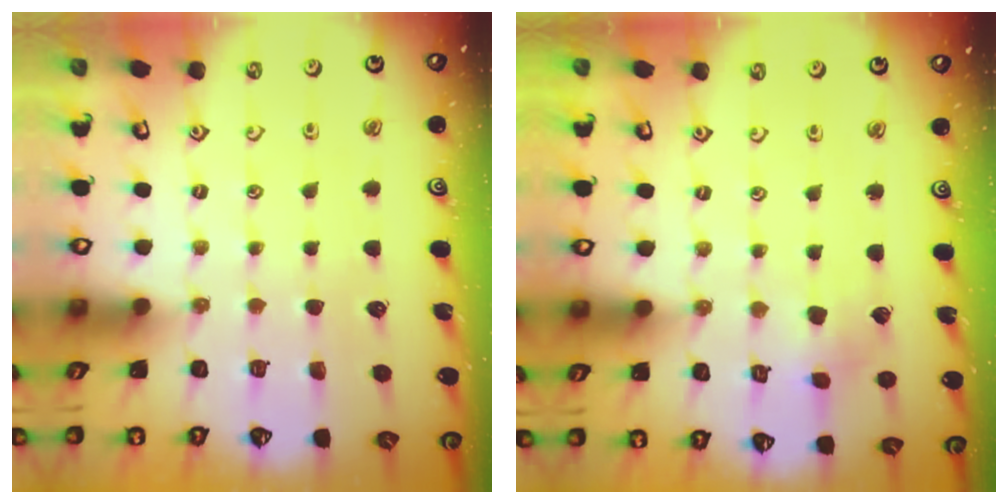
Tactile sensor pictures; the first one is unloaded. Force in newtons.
{"total": 2.6, "press": 2.6, "slide": 0.5}